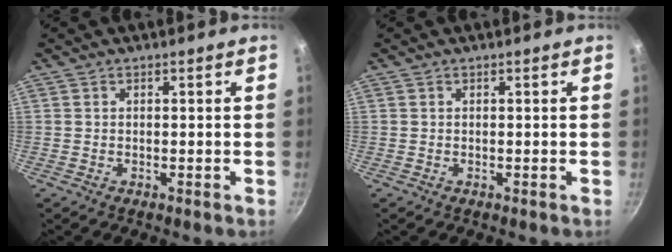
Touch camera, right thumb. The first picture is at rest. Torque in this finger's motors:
{"motor_torque": [0.00, 0.00, 0.00, 0.00, 0.00]}